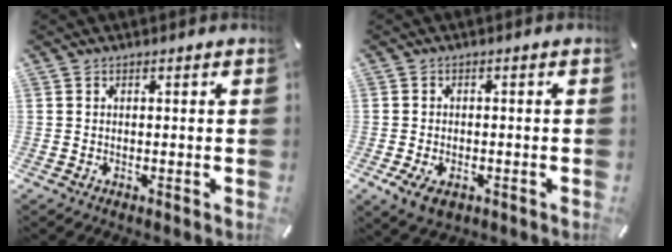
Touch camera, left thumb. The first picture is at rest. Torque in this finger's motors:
{"motor_torque": [0.81, 0.82, 0.60, 0.25, 0.04]}